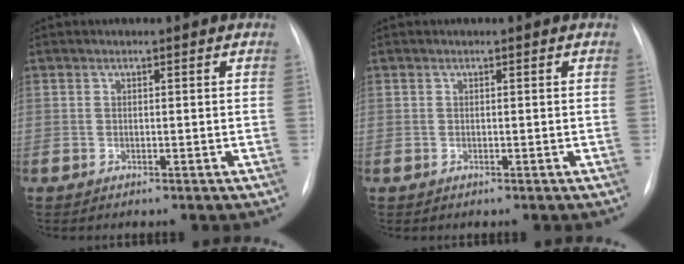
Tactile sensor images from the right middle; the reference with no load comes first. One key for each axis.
{"total": 0.0}